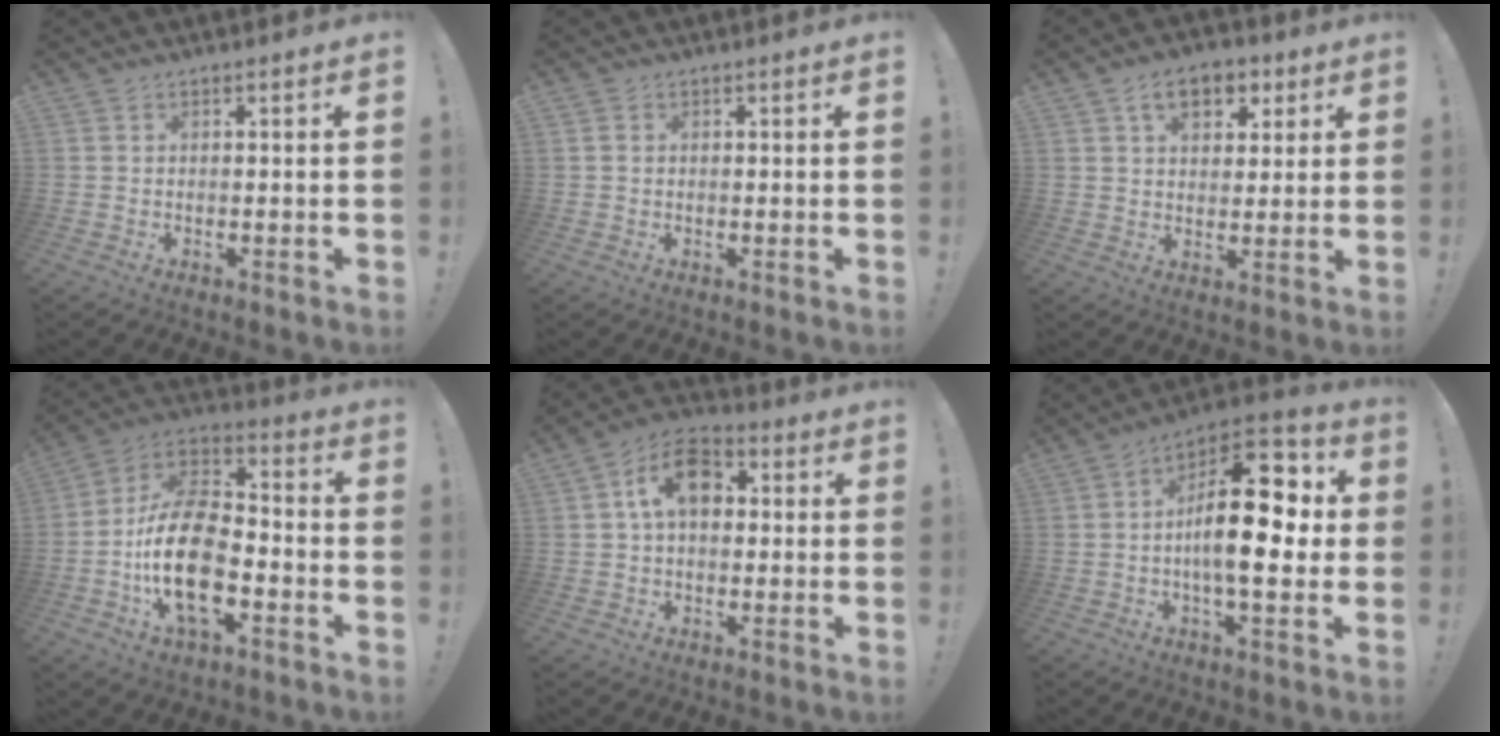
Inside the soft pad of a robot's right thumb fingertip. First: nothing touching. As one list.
[{"total": 0.9, "force": [0.2, 0.8, 0.2], "torque": [-0.004, 0.004, 0.004]}, {"total": 9.8, "force": [4.5, 6.5, 5.8], "torque": [-0.073, -0.011, 0.082]}, {"total": 21.3, "force": [-6.1, 12.2, 16.3], "torque": [-0.303, 0.029, -0.096]}, {"total": 11.5, "force": [2.7, 7.4, 8.4], "torque": [-0.139, 0.015, 0.054]}, {"total": 20.7, "force": [0.3, 9.3, 18.4], "torque": [-0.284, 0.008, 0.005]}]